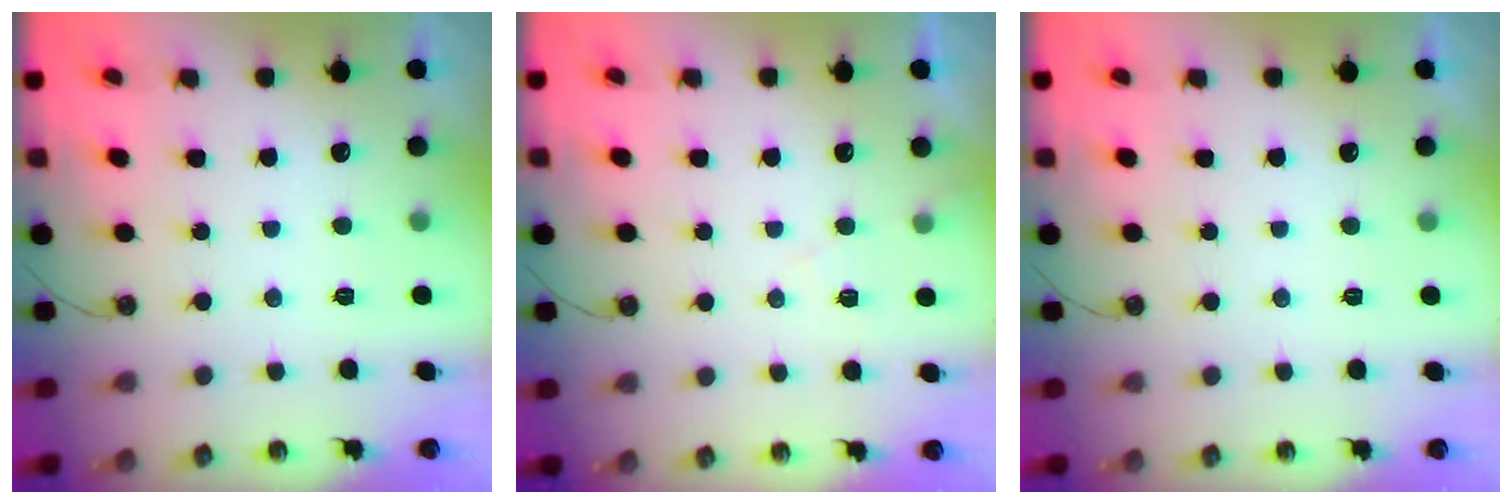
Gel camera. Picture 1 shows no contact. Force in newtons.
{"total": 4.7, "press": 4.7, "slide": 0.7}
{"total": 2.2, "press": 2.2, "slide": 0.4}